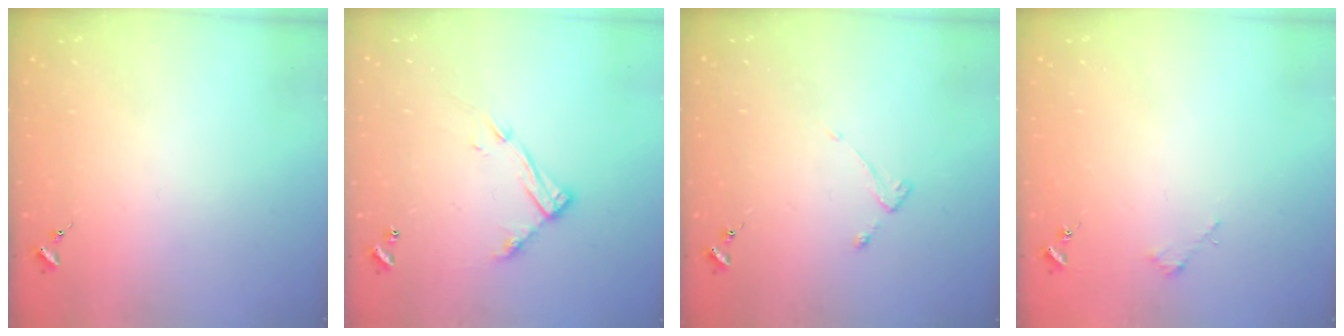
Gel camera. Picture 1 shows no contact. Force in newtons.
{"total": 12.2, "press": 12.1, "slide": 0.9}
{"total": 2.6, "press": 2.6, "slide": 0.5}
{"total": 1.8, "press": 1.8, "slide": 0.2}